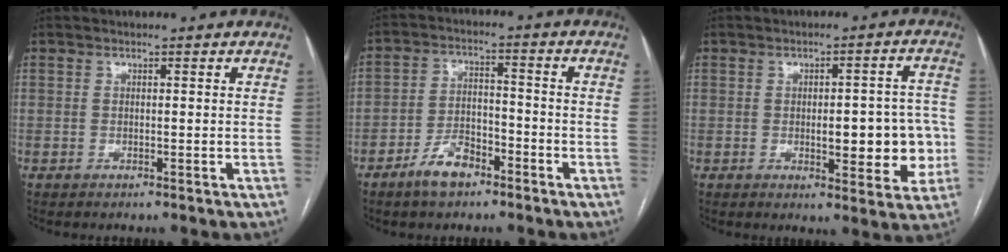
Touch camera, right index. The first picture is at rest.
{"total": 6.6, "force": [-4.4, 3.2, 3.7], "torque": [-0.073, 0.012, -0.078]}
{"total": 9.7, "force": [-1.4, 3.5, 8.9], "torque": [-0.102, 0.017, -0.008]}